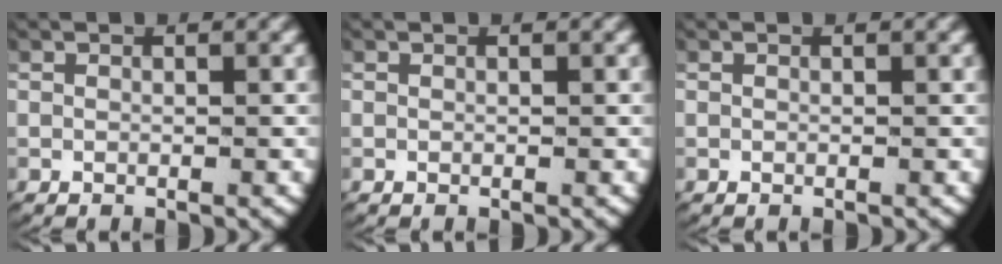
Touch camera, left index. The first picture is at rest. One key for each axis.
{"total": 0.0}
{"total": 0.0}